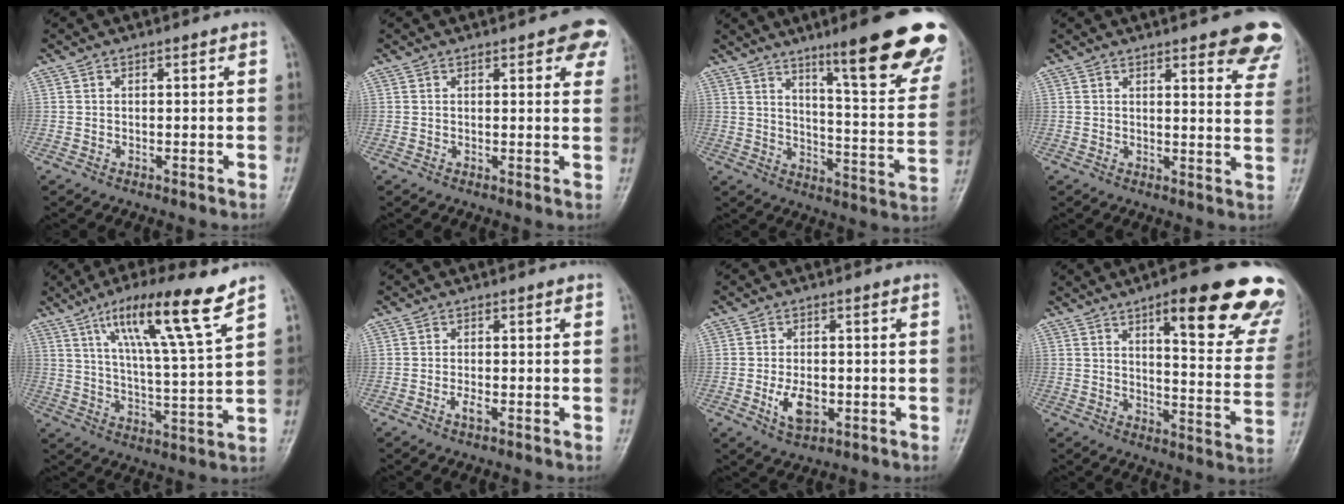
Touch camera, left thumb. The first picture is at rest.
{"total": 6.9, "force": [3.8, 2.5, 5.1], "torque": [-0.032, -0.008, 0.037]}
{"total": 23.7, "force": [14.8, 3.5, 18.1], "torque": [-0.214, -0.074, 0.209]}
{"total": 13.3, "force": [8.9, 3.5, 9.1], "torque": [-0.076, -0.040, 0.090]}
{"total": 15.4, "force": [9.3, 0.8, 12.2], "torque": [-0.204, -0.042, 0.158]}
{"total": 1.6, "force": [-0.6, 0.5, 1.5], "torque": [-0.024, 0.002, -0.009]}
{"total": 5.4, "force": [-1.3, 3.1, 4.2], "torque": [-0.071, -0.003, -0.018]}
{"total": 23.9, "force": [14.9, 6.0, 17.8], "torque": [-0.191, -0.059, 0.185]}